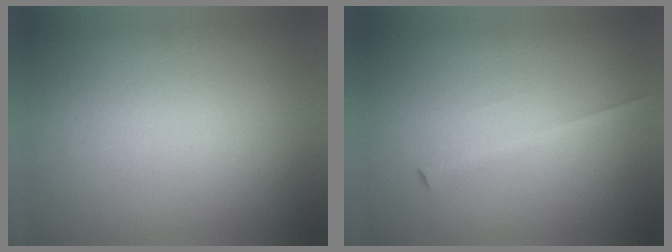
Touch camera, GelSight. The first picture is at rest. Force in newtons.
{"total": 1.8}